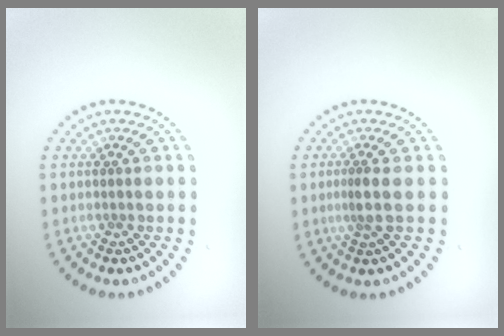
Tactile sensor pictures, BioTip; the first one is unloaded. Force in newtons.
{"total": 2.0, "press": 1.4, "slide": 1.4}